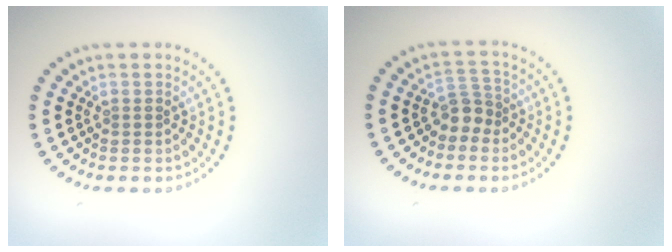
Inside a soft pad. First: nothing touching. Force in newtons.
{"total": 2.2, "press": 1.7, "slide": 1.3}